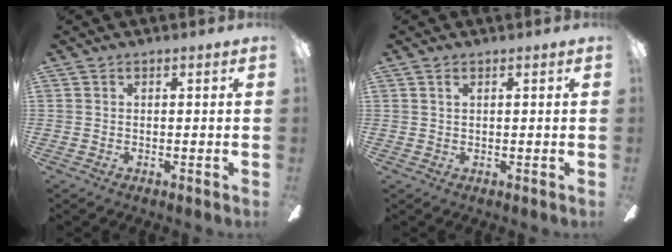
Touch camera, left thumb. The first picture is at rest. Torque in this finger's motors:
{"motor_torque": [-0.27, -0.26, 0.03, 0.01, -0.03]}